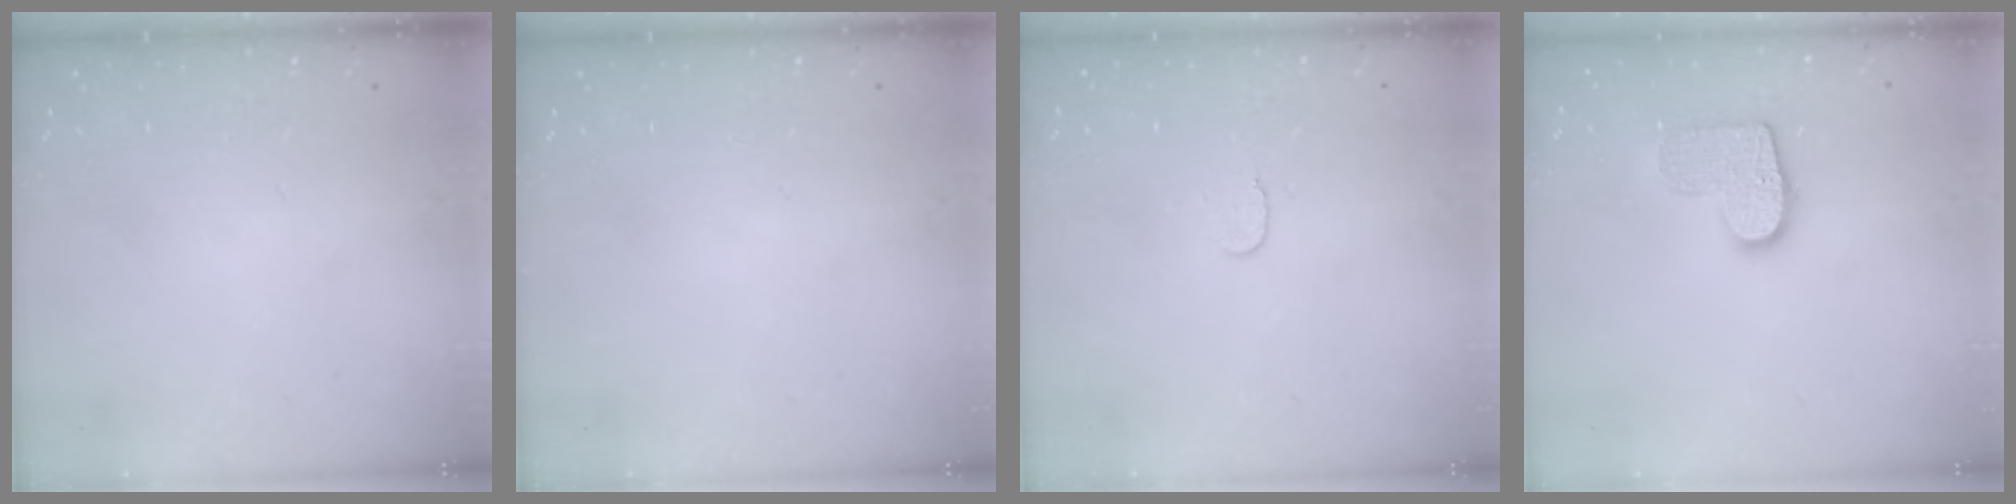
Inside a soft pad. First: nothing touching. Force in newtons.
{"total": 0.0}
{"total": 3.5, "press": 3.5, "slide": 0.3}
{"total": 10.9, "press": 10.9, "slide": 0.6}